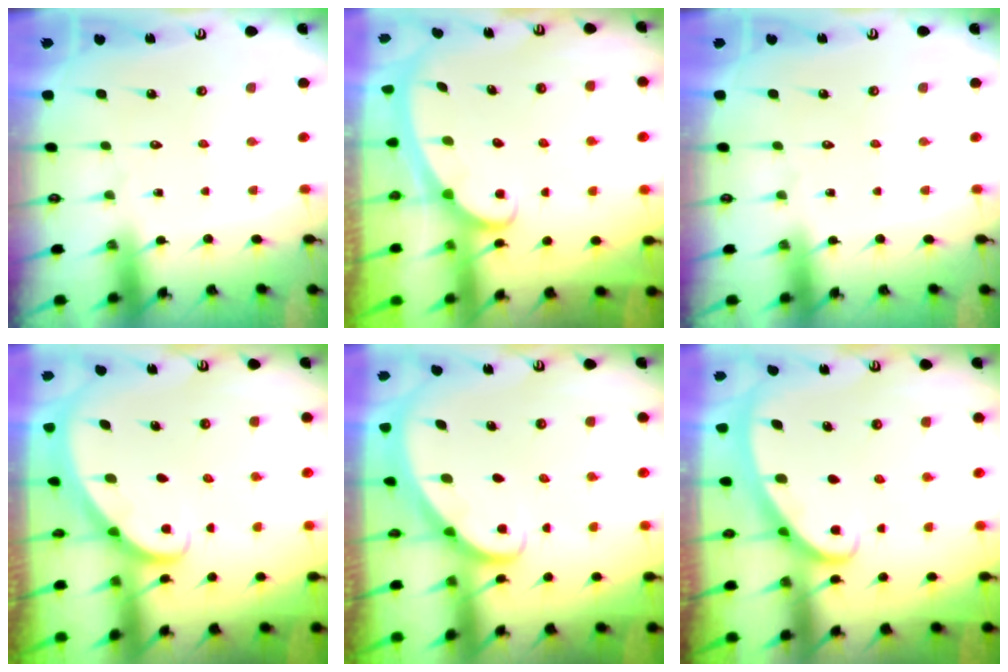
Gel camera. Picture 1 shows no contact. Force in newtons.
{"total": 2.4, "press": 2.4, "slide": 0.3}
{"total": 0.0}
{"total": 2.3, "press": 2.3, "slide": 0.2}
{"total": 2.3, "press": 2.3, "slide": 0.2}
{"total": 2.4, "press": 2.4, "slide": 0.4}